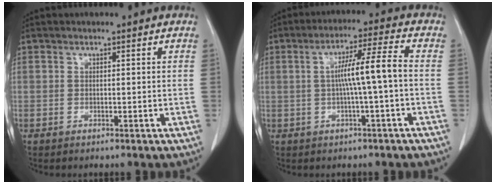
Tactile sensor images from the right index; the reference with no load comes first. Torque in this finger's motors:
{"motor_torque": [1.23, -0.17, 0.63, 0.17]}